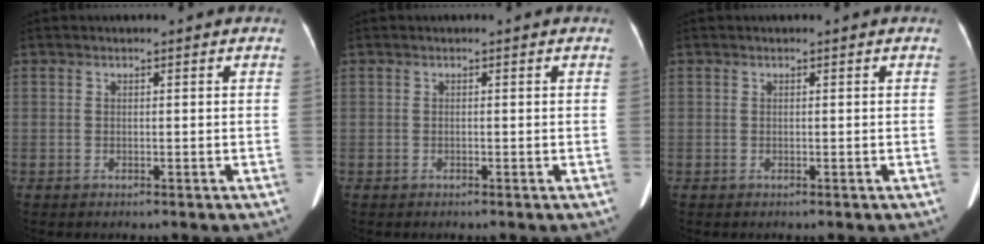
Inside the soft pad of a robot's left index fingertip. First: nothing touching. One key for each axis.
{"total": 0.0}
{"total": 0.0}